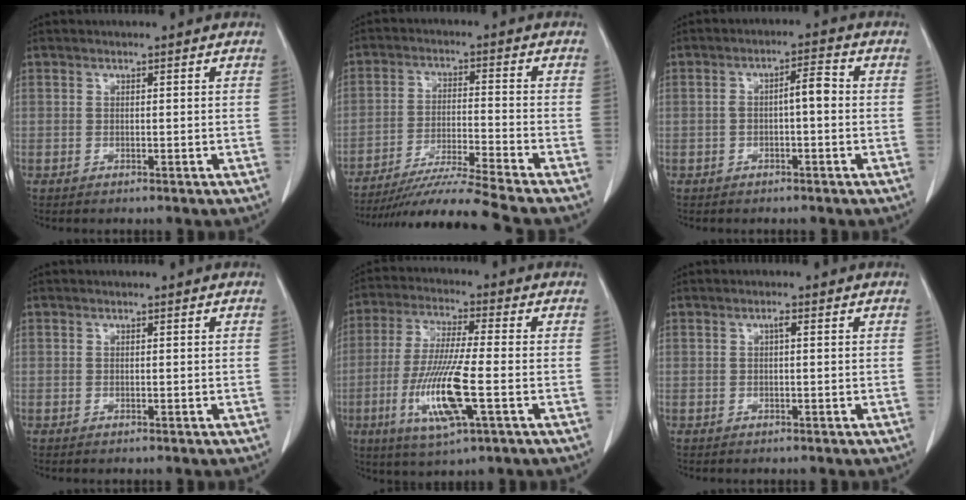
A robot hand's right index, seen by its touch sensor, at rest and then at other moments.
{"total": 13.1, "force": [-11.6, -2.7, 5.4], "torque": [-0.083, -0.023, -0.196]}
{"total": 3.9, "force": [-0.3, 1.0, 3.7], "torque": [-0.063, 0.020, -0.004]}
{"total": 0.0}
{"total": 12.6, "force": [-3.6, 1.0, 12.0], "torque": [-0.246, -0.018, -0.068]}
{"total": 0.9, "force": [0.2, 0.1, 0.8], "torque": [-0.017, 0.003, 0.002]}